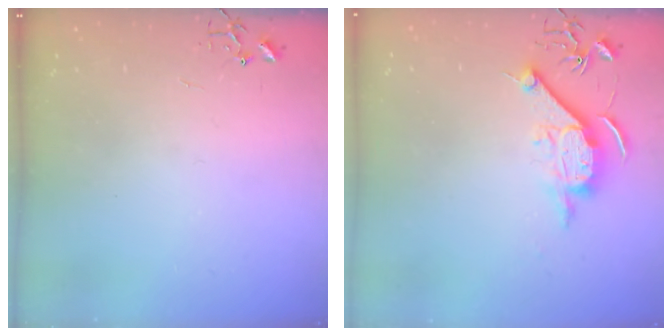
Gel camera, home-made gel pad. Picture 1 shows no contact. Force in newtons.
{"total": 10.6, "press": 10.6, "slide": 0.3}